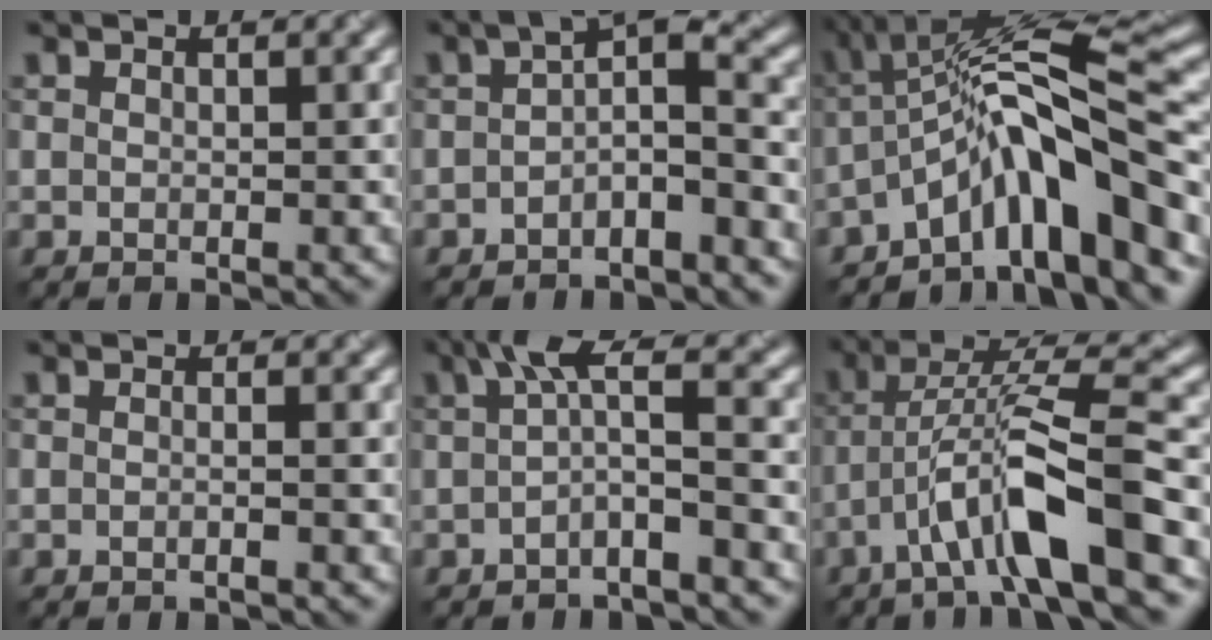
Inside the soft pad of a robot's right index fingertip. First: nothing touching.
{"total": 3.2, "force": [-1.7, 0.8, 2.7], "torque": [-0.046, 0.014, -0.036]}
{"total": 10.1, "force": [-5.1, 2.3, 8.4], "torque": [-0.119, 0.019, -0.098]}
{"total": 1.0, "force": [-0.9, 0.2, 0.5], "torque": [-0.004, -0.010, -0.024]}
{"total": 3.3, "force": [-0.8, 0.3, 3.2], "torque": [-0.058, 0.008, -0.021]}
{"total": 8.6, "force": [-4.2, 1.3, 7.4], "torque": [-0.130, 0.015, -0.077]}